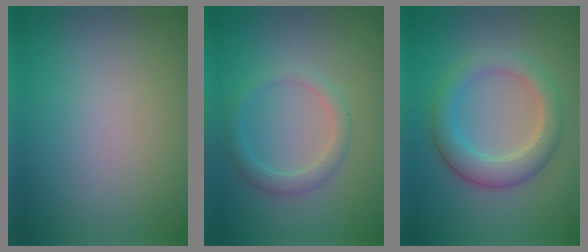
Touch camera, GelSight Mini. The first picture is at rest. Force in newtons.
{"total": 2.1, "press": 2.1, "slide": 0.1}
{"total": 4.4, "press": 4.4, "slide": 0.1}